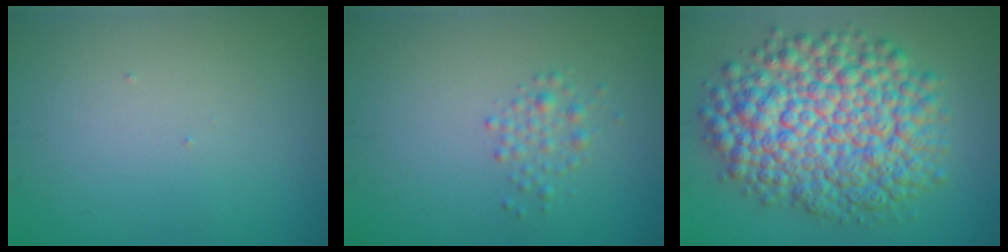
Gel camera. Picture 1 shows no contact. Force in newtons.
{"total": 2.2, "press": 2.2, "slide": 0.0}
{"total": 11.6, "press": 11.6, "slide": 0.3}